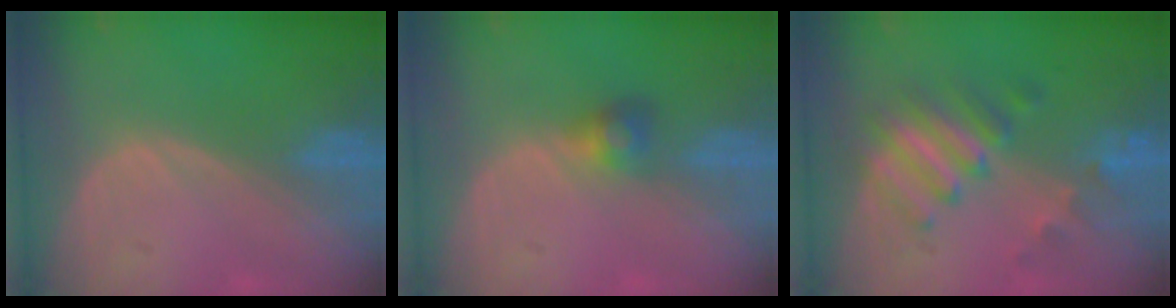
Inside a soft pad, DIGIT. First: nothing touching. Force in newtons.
{"total": 2.6, "press": 2.5, "slide": 0.2}
{"total": 6.5, "press": 6.5, "slide": 0.8}